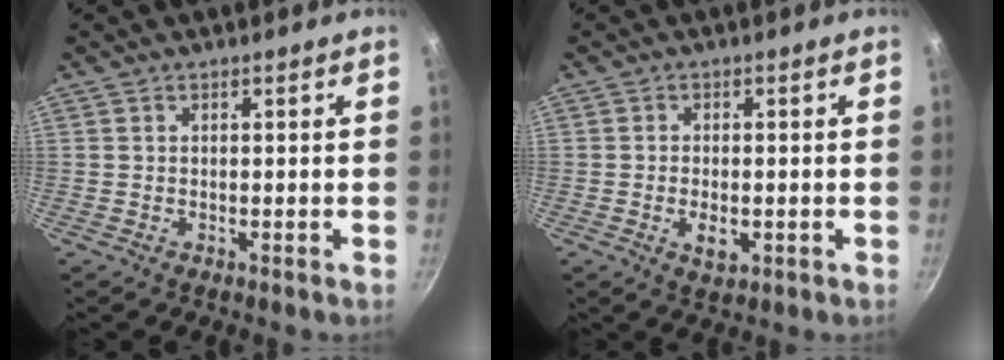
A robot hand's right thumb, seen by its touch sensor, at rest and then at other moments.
{"total": 4.1, "force": [-1.0, 2.3, 3.2], "torque": [-0.058, -0.001, -0.014]}